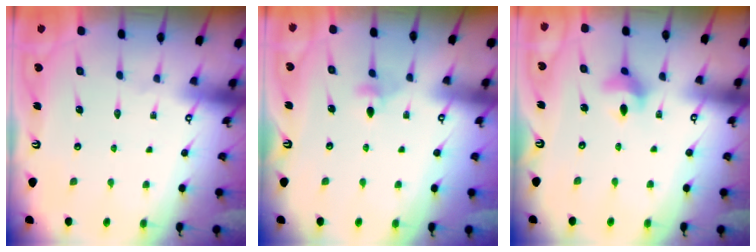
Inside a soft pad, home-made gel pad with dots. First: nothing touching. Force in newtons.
{"total": 2.9, "press": 2.8, "slide": 0.6}
{"total": 6.4, "press": 6.1, "slide": 1.8}